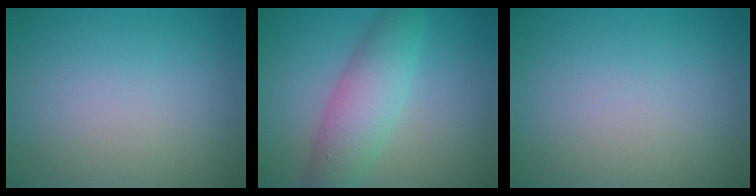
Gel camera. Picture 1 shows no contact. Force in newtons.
{"total": 5.4, "press": 5.4, "slide": 0.1}
{"total": 0.0}